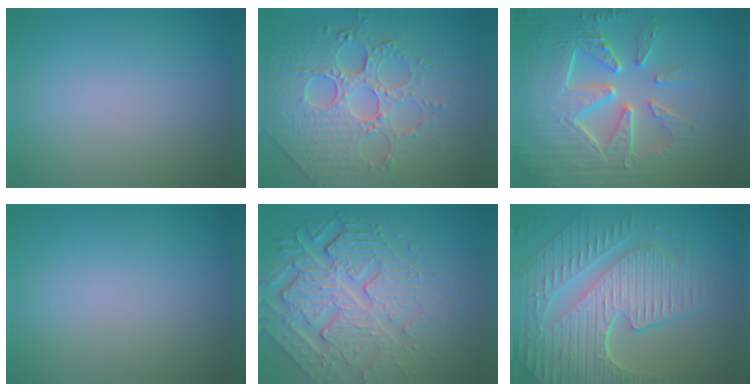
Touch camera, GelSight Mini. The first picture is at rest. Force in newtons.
{"total": 8.1, "press": 6.0, "slide": 5.5}
{"total": 8.9, "press": 6.5, "slide": 6.1}
{"total": 0.0}
{"total": 8.1, "press": 5.7, "slide": 5.8}
{"total": 9.9, "press": 6.5, "slide": 7.4}